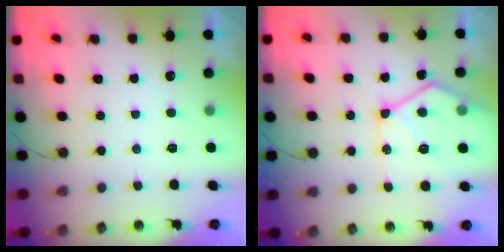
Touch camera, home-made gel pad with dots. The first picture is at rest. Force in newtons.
{"total": 15.5, "press": 15.4, "slide": 1.8}